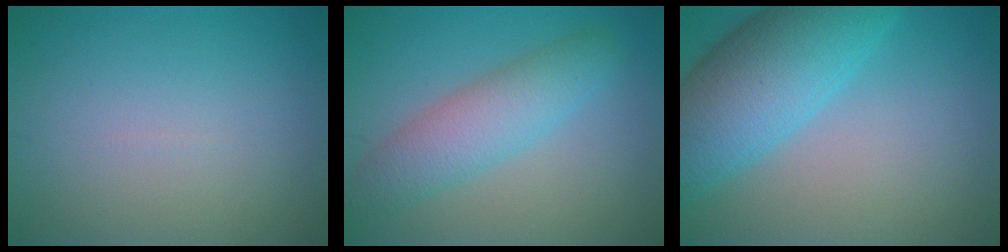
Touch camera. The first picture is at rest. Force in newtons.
{"total": 4.9, "press": 4.9, "slide": 0.1}
{"total": 9.4, "press": 9.4, "slide": 0.3}